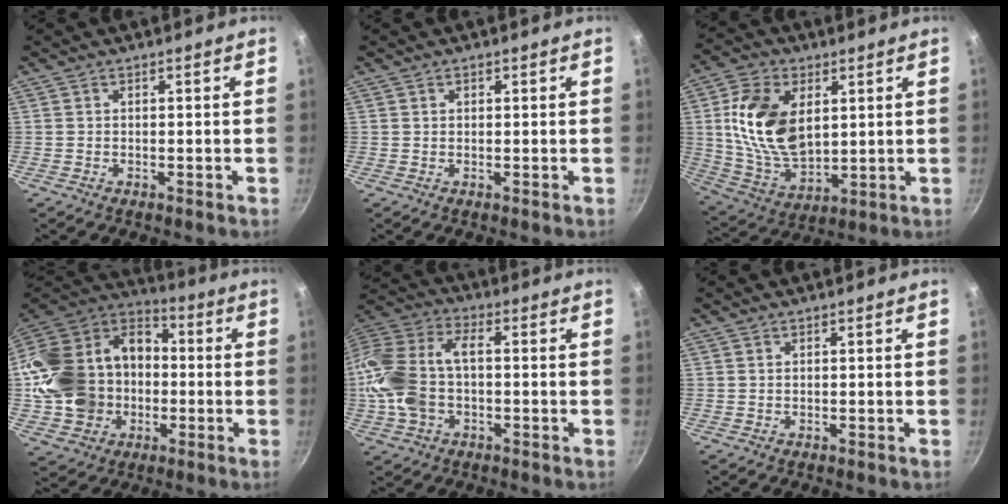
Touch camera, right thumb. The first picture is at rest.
{"total": 0.9, "force": [0.4, 0.6, 0.6], "torque": [-0.007, 0.003, 0.007]}
{"total": 17.3, "force": [3.6, 10.8, 13.0], "torque": [-0.224, -0.017, 0.078]}
{"total": 26.2, "force": [-2.7, 21.2, 15.2], "torque": [-0.293, 0.060, -0.035]}
{"total": 16.8, "force": [-2.1, 10.5, 13.0], "torque": [-0.272, 0.034, -0.052]}
{"total": 0.0}